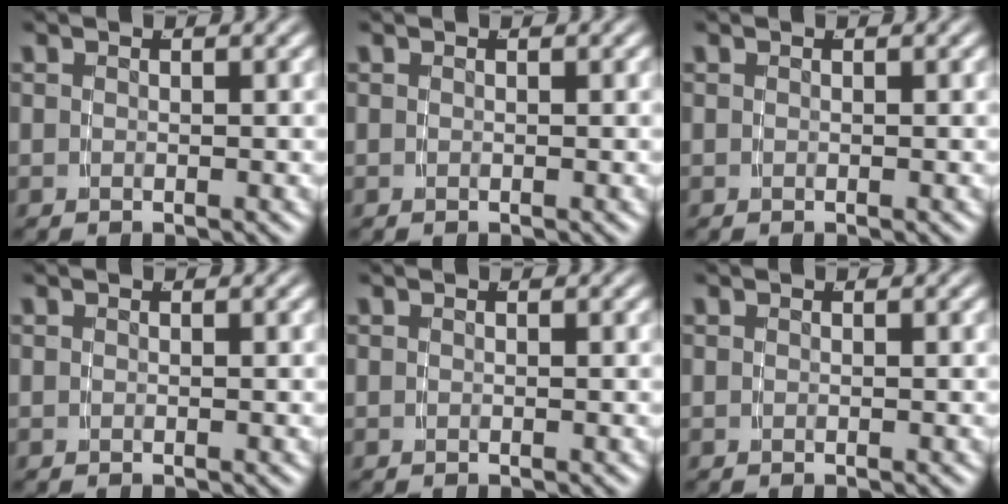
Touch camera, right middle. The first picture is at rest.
{"total": 0.0}
{"total": 0.0}
{"total": 0.0}
{"total": 0.0}
{"total": 0.0}